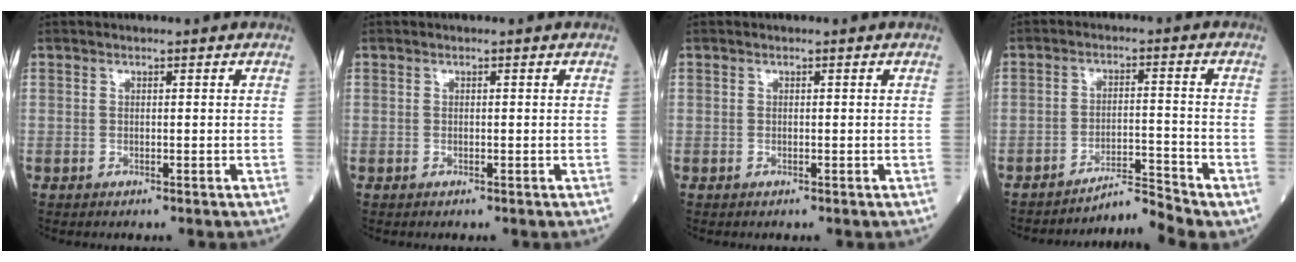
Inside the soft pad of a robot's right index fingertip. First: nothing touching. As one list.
[{"total": 0.0}, {"total": 0.0}, {"total": 4.8, "force": [-4.5, -1.6, -0.2], "torque": [0.004, -0.001, -0.072]}]